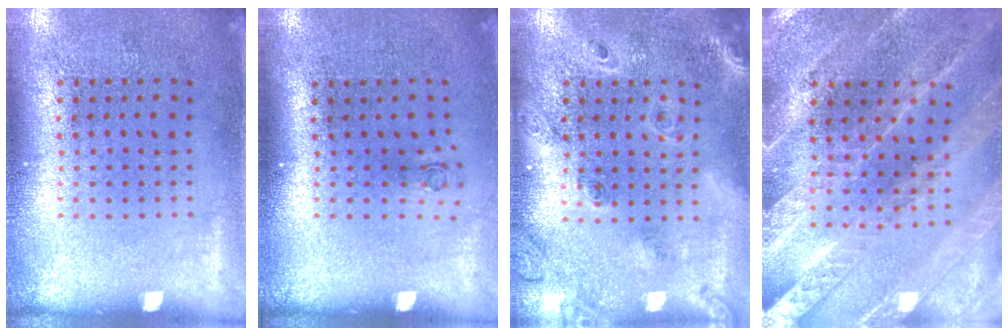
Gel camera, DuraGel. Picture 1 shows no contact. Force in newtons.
{"total": 0.7, "press": 0.3, "slide": 0.6}
{"total": 1.9, "press": 1.7, "slide": 0.8}
{"total": 2.4, "press": 2.4, "slide": 0.4}